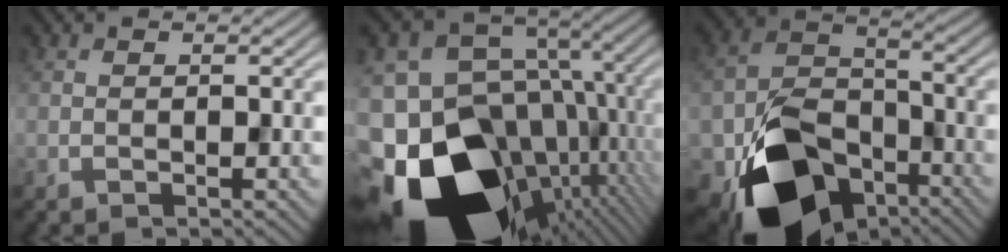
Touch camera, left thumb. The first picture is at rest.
{"total": 23.1, "force": [-10.1, 16.2, 13.1], "torque": [-0.261, -0.048, -0.144]}
{"total": 13.9, "force": [-7.8, 8.5, 7.7], "torque": [-0.164, -0.025, -0.142]}